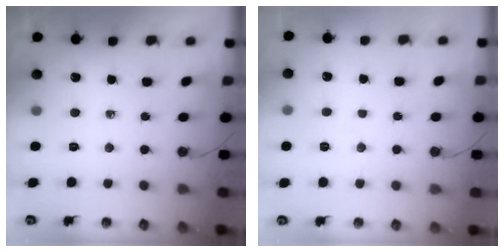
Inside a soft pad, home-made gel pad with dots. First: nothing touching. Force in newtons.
{"total": 3.5, "press": 3.5, "slide": 0.5}